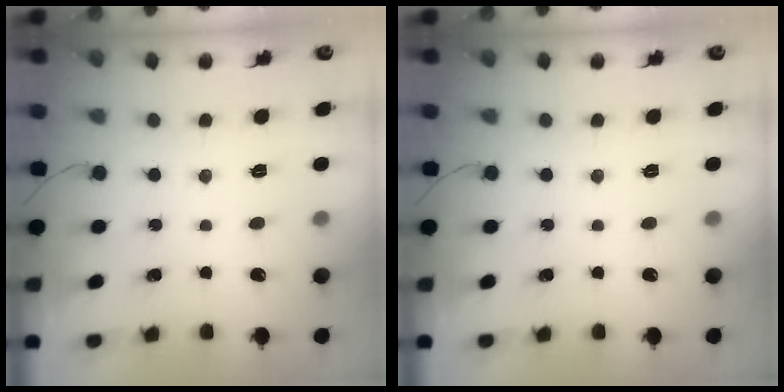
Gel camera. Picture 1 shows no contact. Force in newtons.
{"total": 0.0}